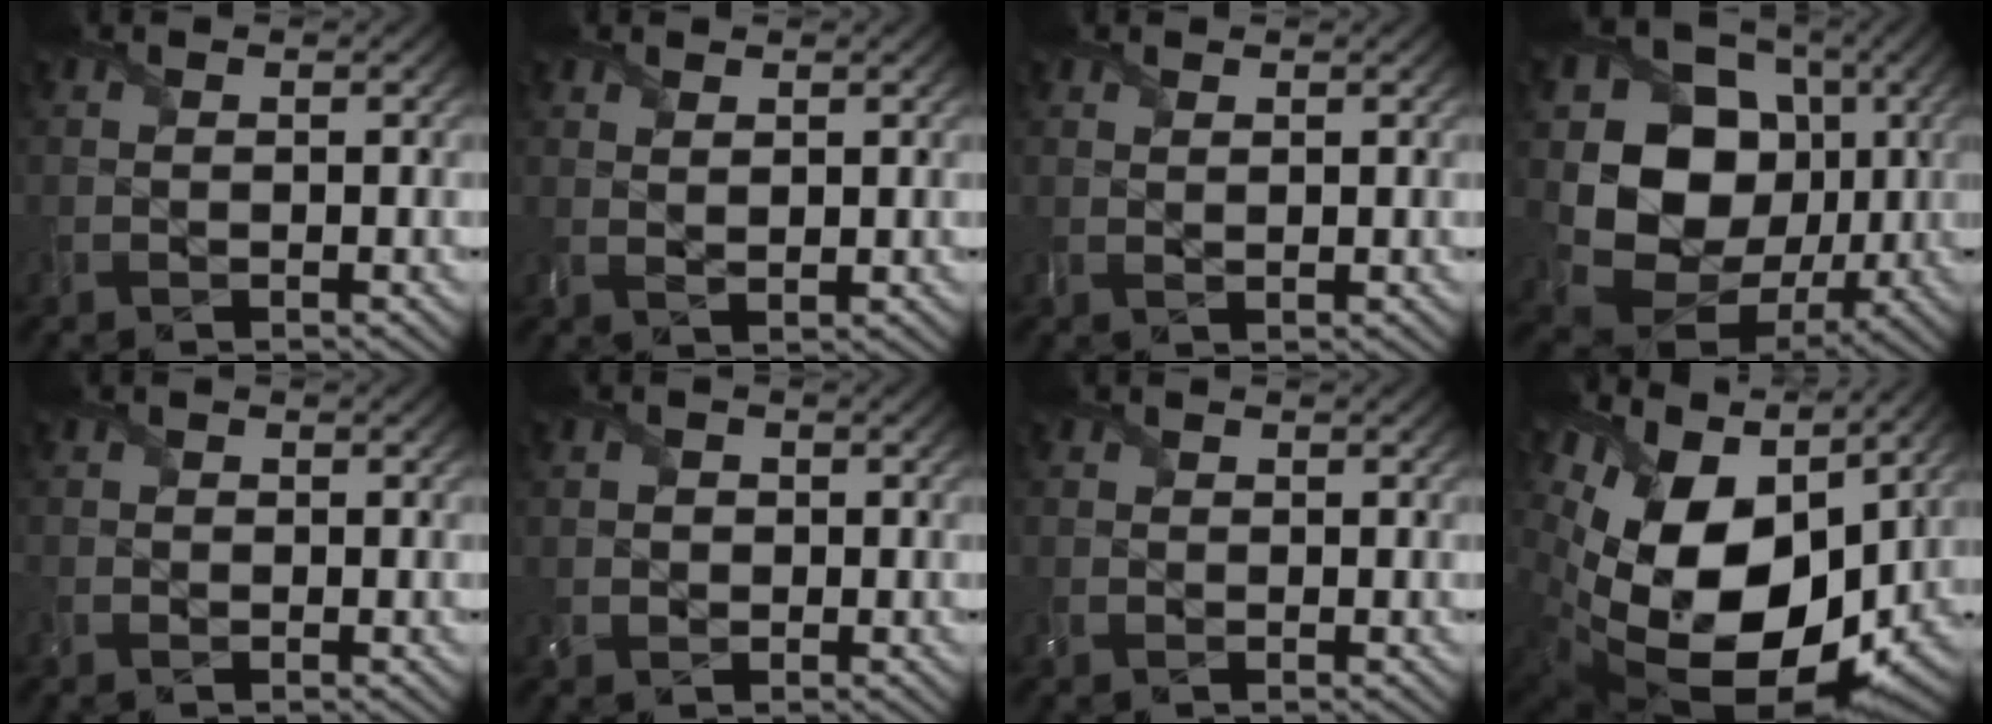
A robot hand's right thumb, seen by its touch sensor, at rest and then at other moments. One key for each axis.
{"total": 1.5, "fx": 1.0, "fy": 0.6, "fz": 0.9, "tx": -0.022, "ty": -0.004, "tz": 0.024}
{"total": 0.9, "fx": 0.7, "fy": 0.3, "fz": 0.4, "tx": -0.014, "ty": -0.001, "tz": 0.016}
{"total": 14.5, "fx": 1.2, "fy": 12.4, "fz": 7.3, "tx": -0.162, "ty": -0.024, "tz": 0.017}
{"total": 1.2, "fx": -0.5, "fy": 1.0, "fz": 0.3, "tx": -0.005, "ty": -0.007, "tz": -0.010}
{"total": 1.8, "fx": -0.1, "fy": 1.8, "fz": 0.5, "tx": -0.012, "ty": 0.001, "tz": -0.003}
{"total": 0.9, "fx": -0.2, "fy": 0.9, "fz": 0.2, "tx": -0.003, "ty": -0.004, "tz": -0.005}
{"total": 19.9, "fx": 3.0, "fy": 13.0, "fz": 14.8, "tx": -0.299, "ty": -0.035, "tz": 0.083}